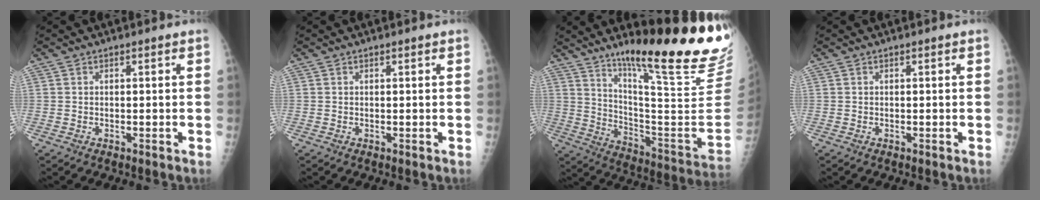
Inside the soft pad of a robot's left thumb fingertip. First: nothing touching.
{"total": 0.0}
{"total": 28.4, "force": [18.7, 3.8, 21.0], "torque": [-0.271, -0.110, 0.277]}
{"total": 0.0}